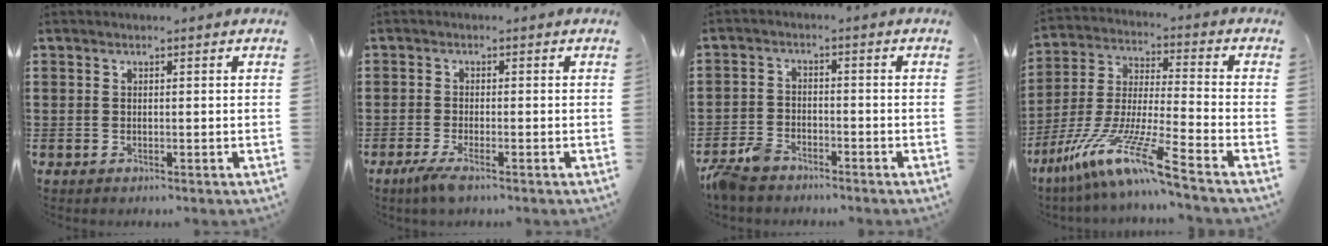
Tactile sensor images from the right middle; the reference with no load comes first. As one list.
[{"total": 2.5, "force": [-1.5, 0.1, 2.0], "torque": [-0.046, -0.009, -0.031]}, {"total": 4.2, "force": [-3.8, 1.5, 1.2], "torque": [-0.047, 0.001, -0.083]}, {"total": 12.4, "force": [-9.4, -0.3, 8.1], "torque": [-0.174, -0.009, -0.187]}]